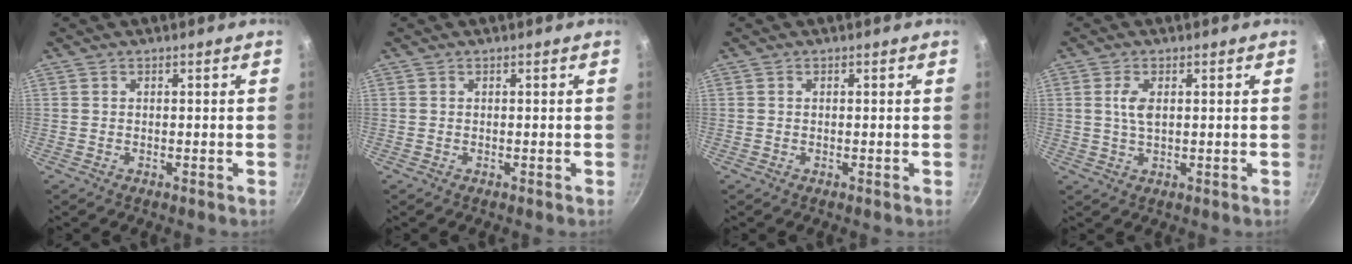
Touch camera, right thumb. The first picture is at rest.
{"total": 0.0}
{"total": 0.0}
{"total": 3.6, "force": [0.8, 1.7, 3.0], "torque": [-0.060, 0.001, 0.016]}